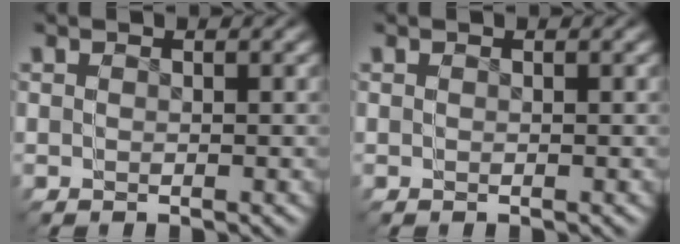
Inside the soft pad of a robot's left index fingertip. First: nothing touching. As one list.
[{"total": 0.0}]